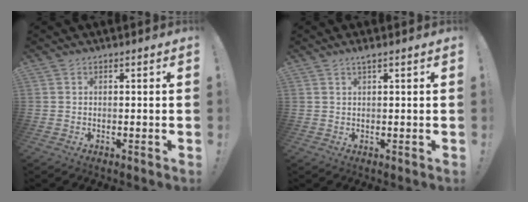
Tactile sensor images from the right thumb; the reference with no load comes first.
{"total": 1.2, "force": [0.9, -0.3, 0.7], "torque": [-0.006, -0.004, 0.014]}